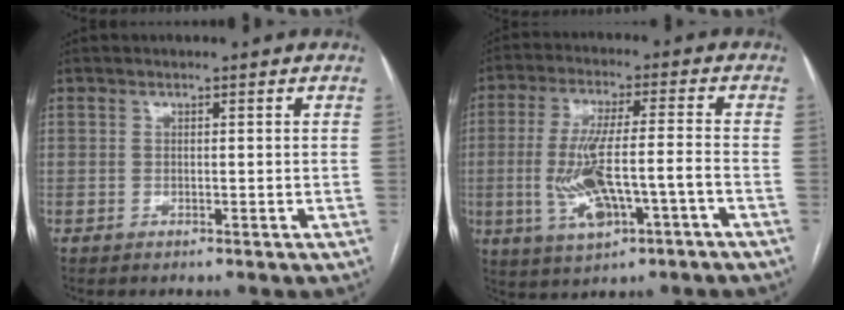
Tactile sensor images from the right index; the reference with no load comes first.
{"total": 11.5, "force": [-3.4, 2.2, 10.8], "torque": [-0.217, 0.000, -0.053]}